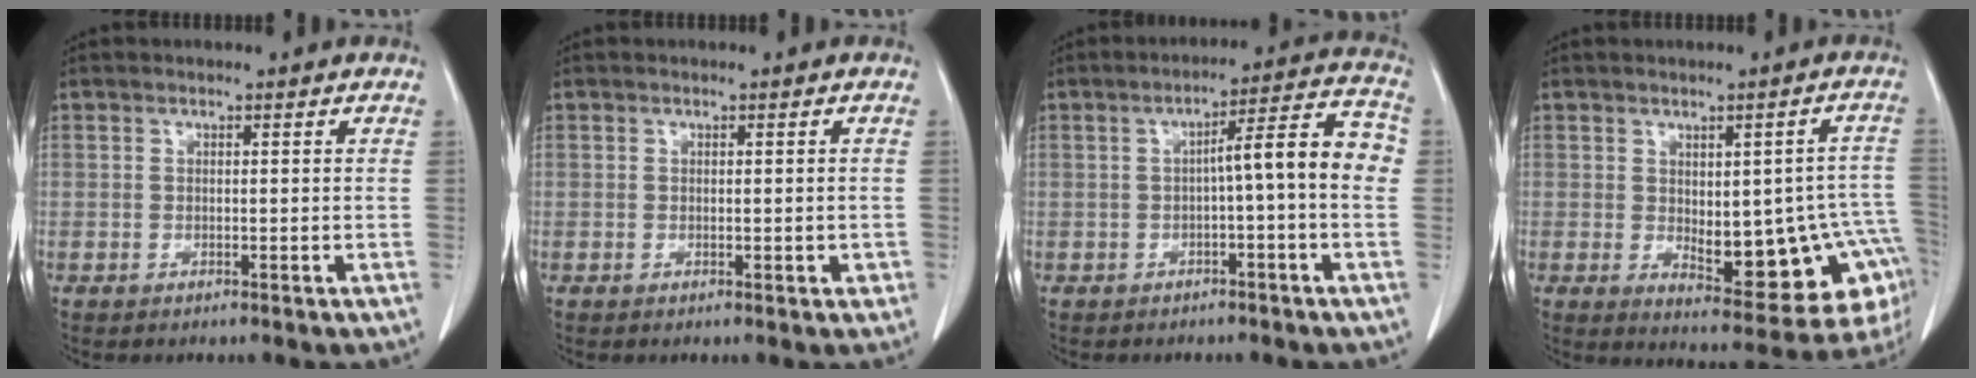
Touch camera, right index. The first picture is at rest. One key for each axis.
{"total": 1.3, "fx": -0.3, "fy": 0.5, "fz": 1.1, "tx": -0.013, "ty": 0.000, "tz": 0.001}
{"total": 8.4, "fx": -0.6, "fy": 0.6, "fz": 8.3, "tx": -0.108, "ty": 0.031, "tz": -0.013}
{"total": 16.1, "fx": -2.7, "fy": 5.8, "fz": 14.7, "tx": -0.132, "ty": 0.016, "tz": -0.009}